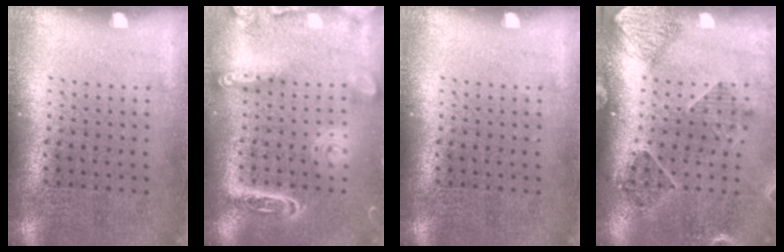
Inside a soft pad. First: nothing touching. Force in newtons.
{"total": 3.3, "press": 3.3, "slide": 0.3}
{"total": 0.0}
{"total": 1.5, "press": 1.5, "slide": 0.2}